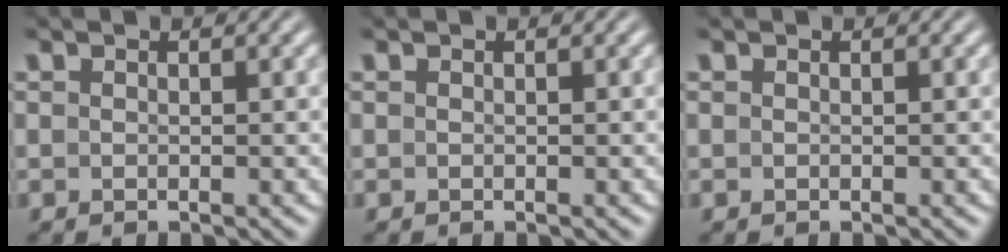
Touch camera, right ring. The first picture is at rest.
{"total": 0.0}
{"total": 1.1, "force": [-0.3, -1.0, -0.4], "torque": [0.013, -0.011, 0.005]}